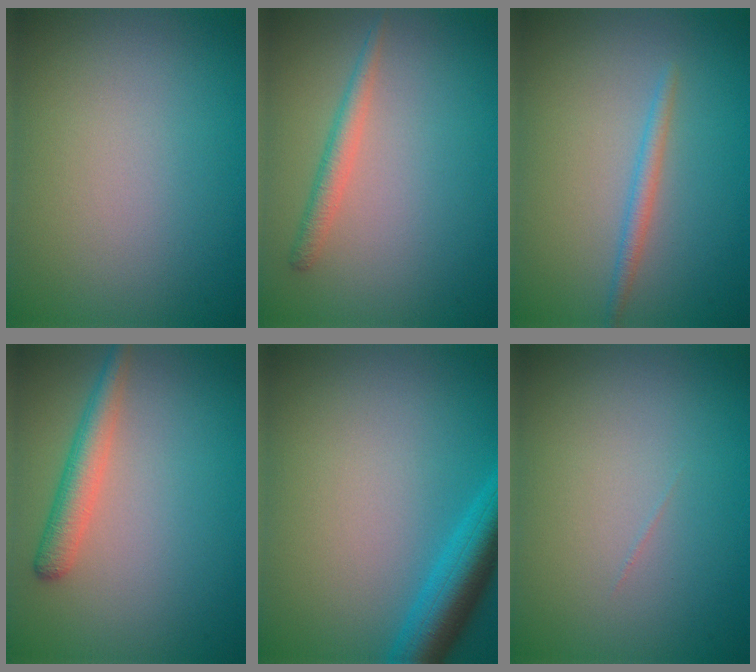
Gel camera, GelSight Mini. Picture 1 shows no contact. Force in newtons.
{"total": 1.8, "press": 1.8, "slide": 0.1}
{"total": 1.5, "press": 1.5, "slide": 0.1}
{"total": 2.8, "press": 2.8, "slide": 0.2}
{"total": 5.0, "press": 5.0, "slide": 0.3}
{"total": 0.0}